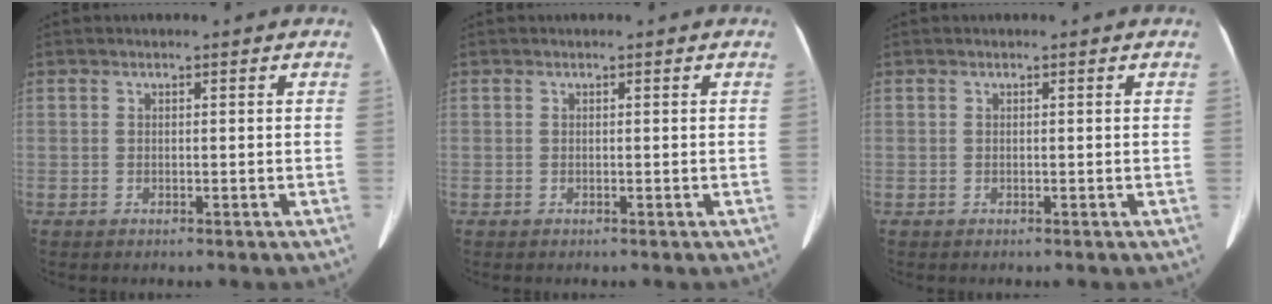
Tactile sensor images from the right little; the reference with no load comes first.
{"total": 0.0}
{"total": 0.0}